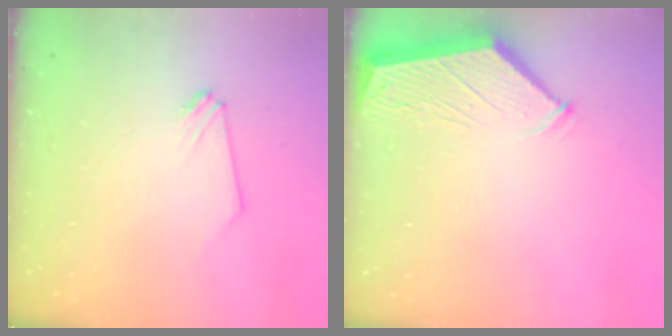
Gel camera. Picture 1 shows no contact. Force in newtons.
{"total": 2.9, "press": 2.9, "slide": 0.4}